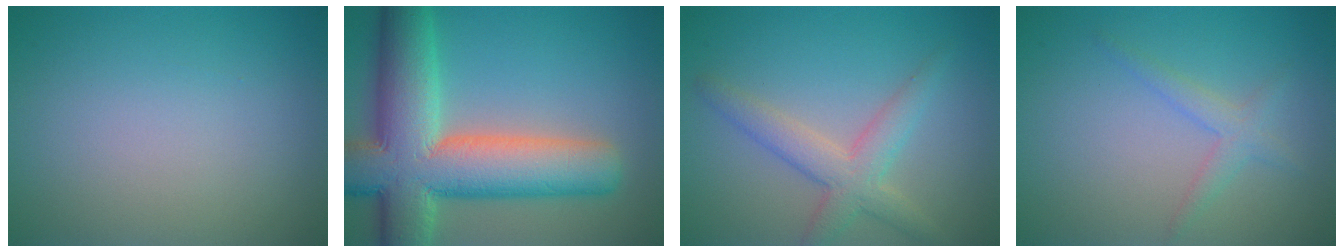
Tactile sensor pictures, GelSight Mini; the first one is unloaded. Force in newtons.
{"total": 13.2, "press": 13.2, "slide": 1.2}
{"total": 3.8, "press": 3.8, "slide": 0.3}
{"total": 1.8, "press": 1.8, "slide": 0.1}